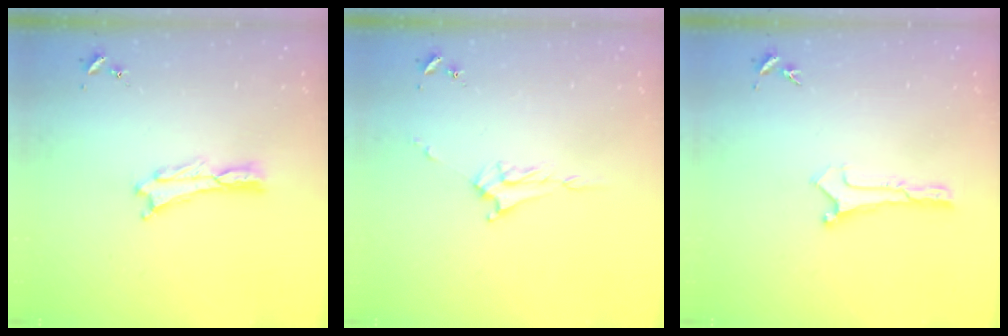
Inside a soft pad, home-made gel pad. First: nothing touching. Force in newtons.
{"total": 4.0, "press": 4.0, "slide": 0.5}
{"total": 0.0}